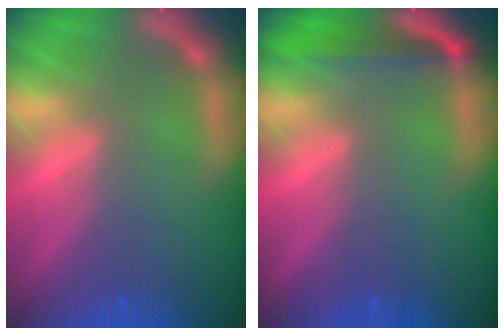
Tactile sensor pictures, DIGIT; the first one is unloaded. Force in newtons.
{"total": 3.5}